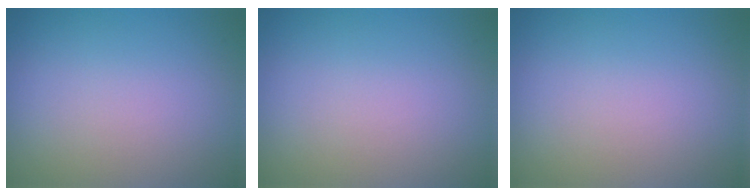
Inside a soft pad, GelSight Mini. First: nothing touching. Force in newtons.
{"total": 0.0}
{"total": 0.0}